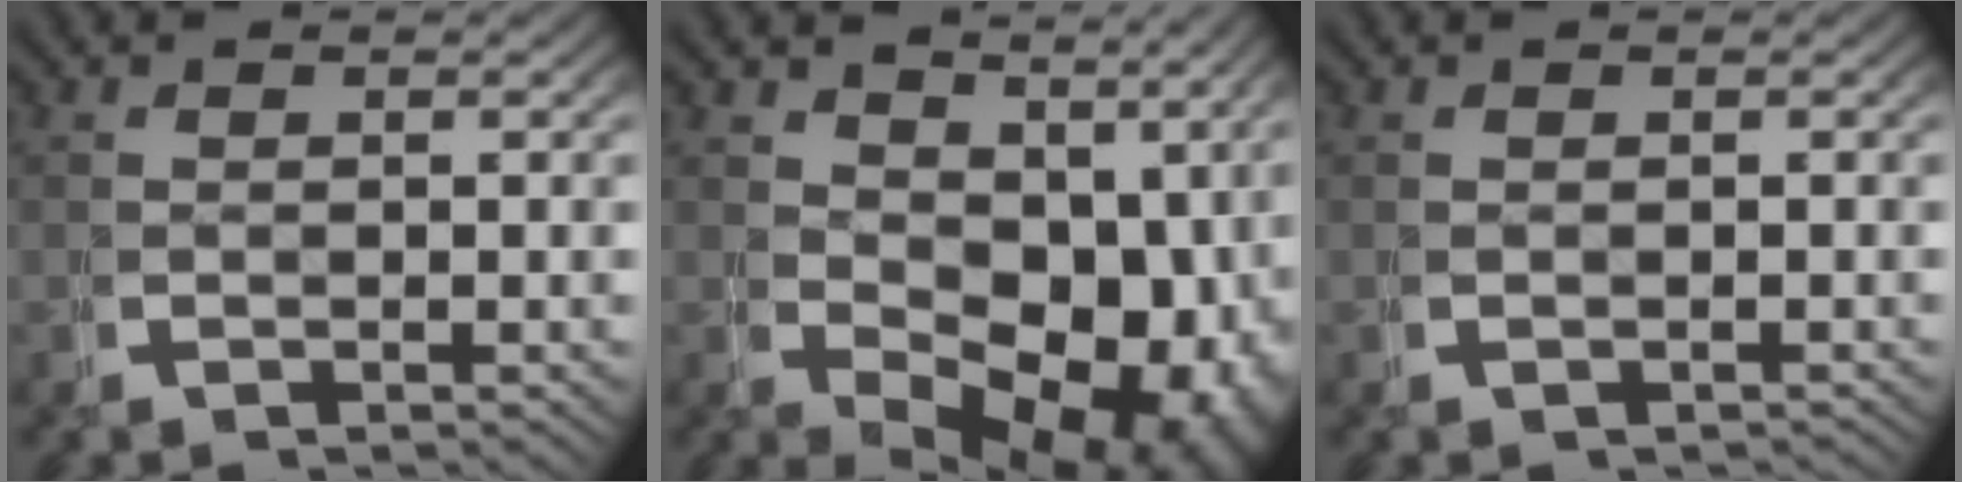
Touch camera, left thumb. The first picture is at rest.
{"total": 10.7, "force": [-0.6, 7.0, 8.1], "torque": [-0.113, -0.041, 0.015]}
{"total": 0.7, "force": [-0.7, 0.3, 0.1], "torque": [-0.005, -0.001, -0.005]}